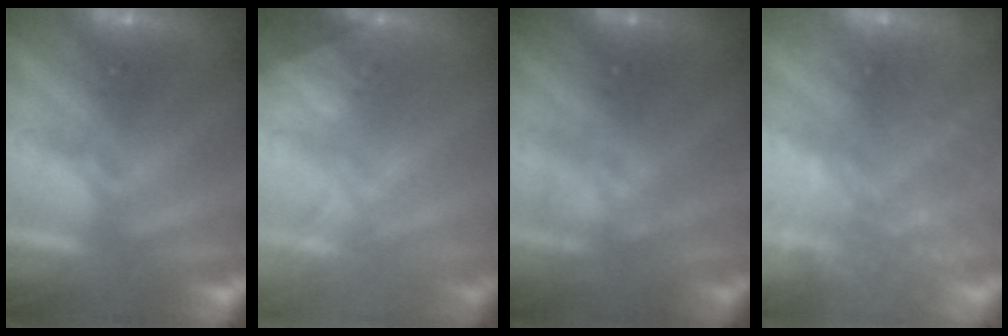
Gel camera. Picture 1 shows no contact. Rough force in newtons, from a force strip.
{"total": 2.9}
{"total": 2.8}
{"total": 2.4}